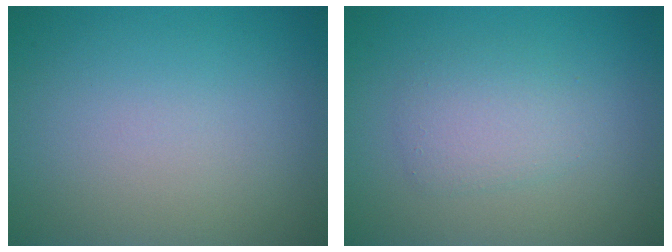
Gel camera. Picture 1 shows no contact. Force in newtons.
{"total": 2.4, "press": 2.4, "slide": 0.1}